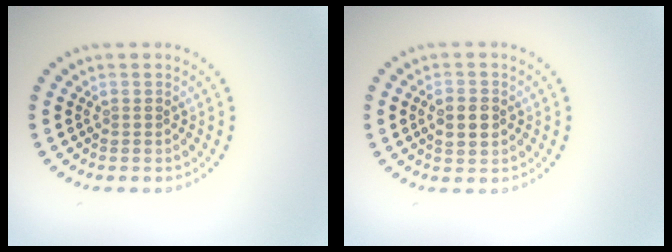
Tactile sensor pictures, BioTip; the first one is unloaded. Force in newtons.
{"total": 2.6, "press": 2.6, "slide": 0.1}